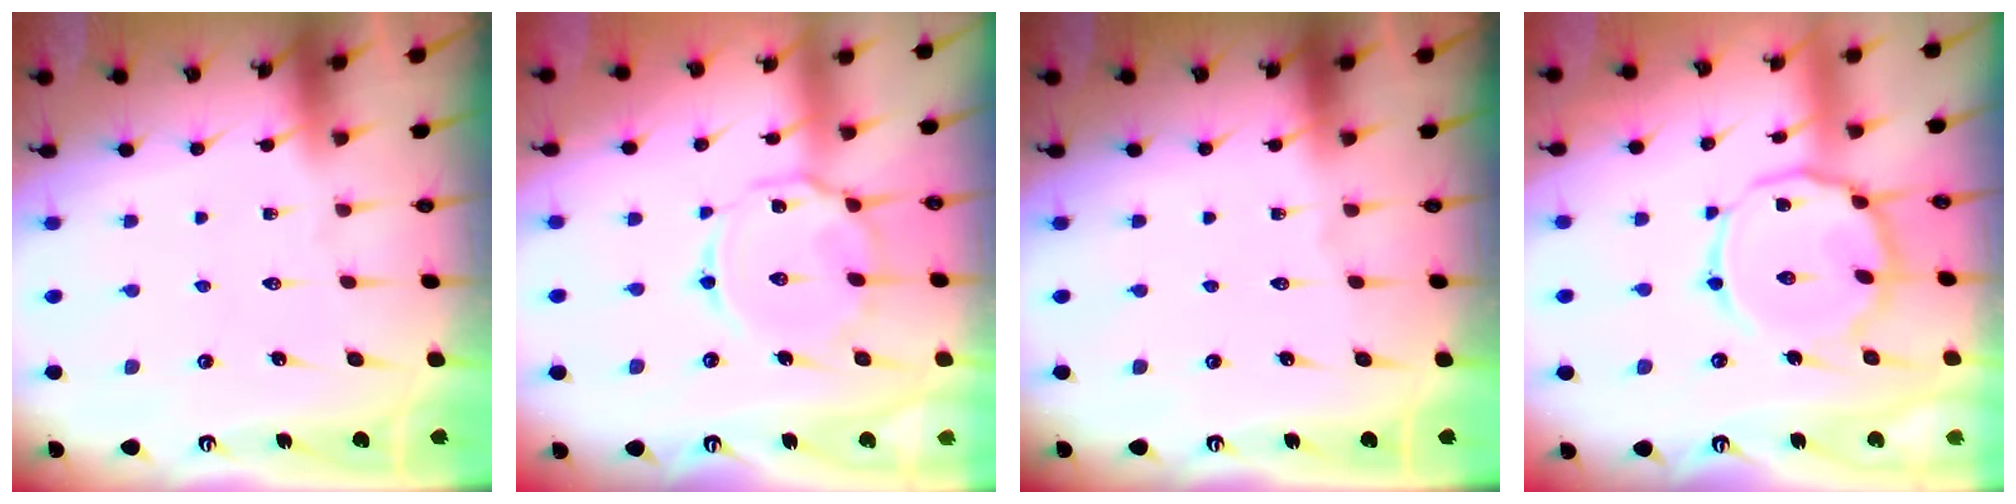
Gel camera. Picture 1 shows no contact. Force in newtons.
{"total": 10.7, "press": 10.7, "slide": 0.8}
{"total": 0.0}
{"total": 13.8, "press": 13.8, "slide": 1.1}